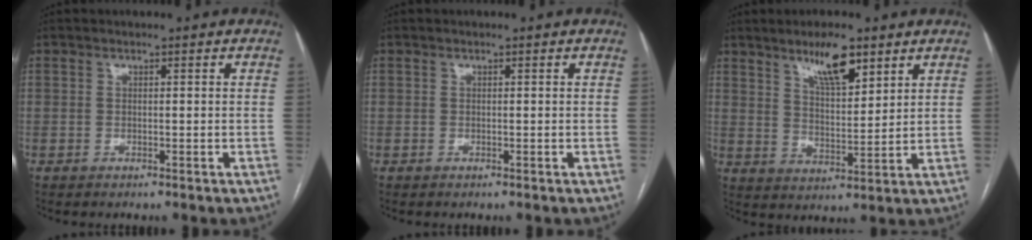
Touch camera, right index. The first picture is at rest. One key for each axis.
{"total": 0.0}
{"total": 8.2, "fx": 5.5, "fy": 2.1, "fz": 5.7, "tx": -0.103, "ty": -0.002, "tz": 0.101}